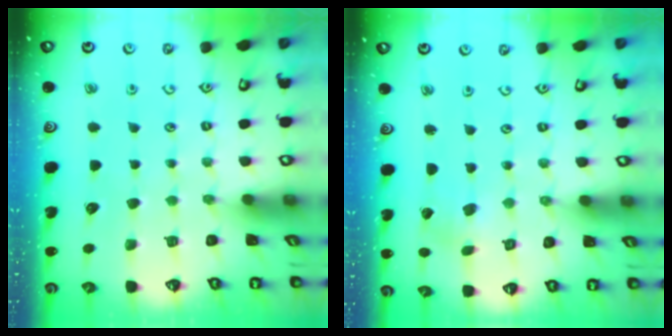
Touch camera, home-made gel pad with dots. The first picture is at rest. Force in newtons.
{"total": 0.0}